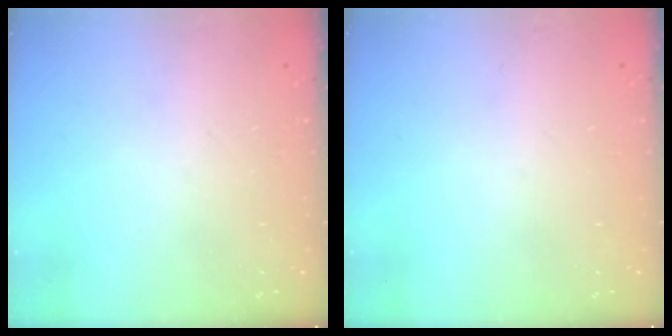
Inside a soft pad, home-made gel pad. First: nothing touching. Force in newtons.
{"total": 0.0}